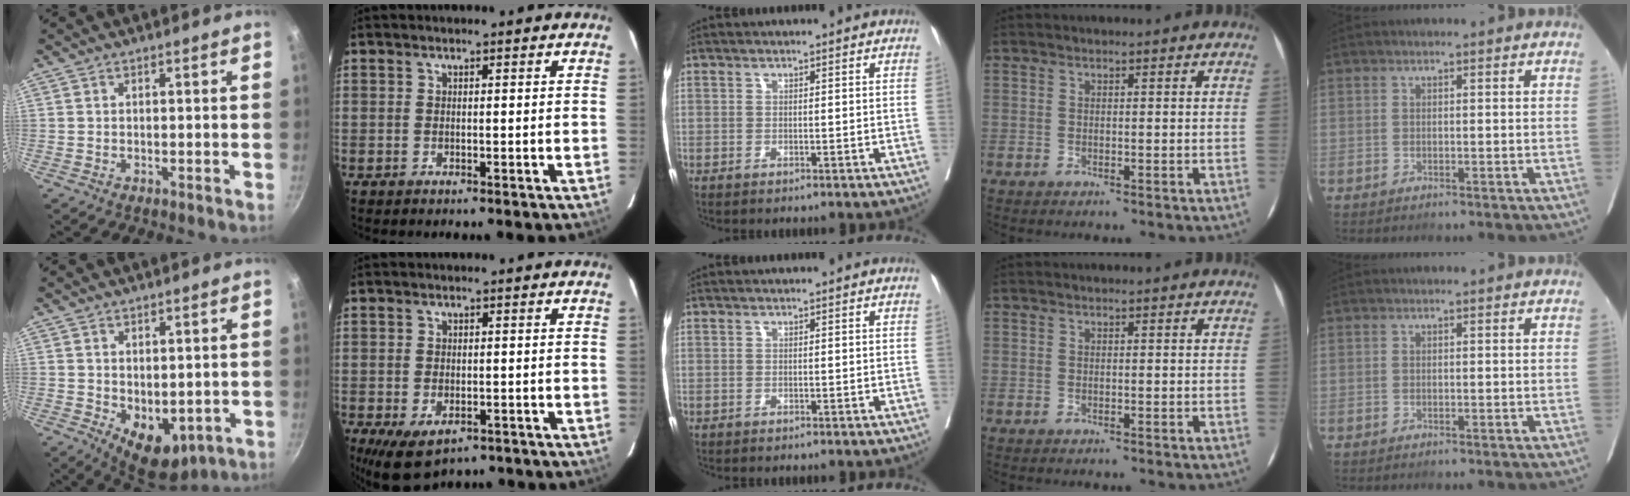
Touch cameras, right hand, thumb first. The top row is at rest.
{"thumb": {"total": 9.8, "force": [-2.4, 5.7, 7.6], "torque": [-0.089, -0.009, -0.013]}, "index": {"total": 7.4, "force": [-4.5, 4.0, 4.4], "torque": [-0.080, -0.011, -0.064]}}